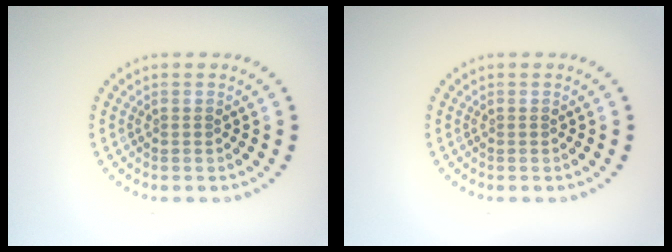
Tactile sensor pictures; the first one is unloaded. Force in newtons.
{"total": 0.0}